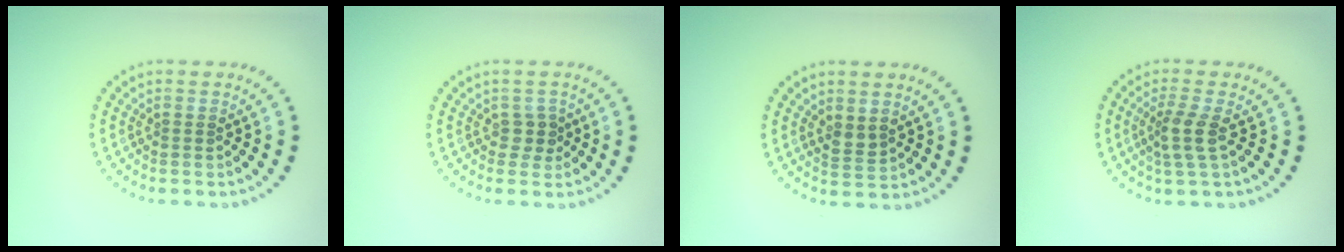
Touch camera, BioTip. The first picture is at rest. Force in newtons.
{"total": 1.6, "press": 1.2, "slide": 1.0}
{"total": 1.4, "press": 1.3, "slide": 0.6}
{"total": 2.5, "press": 2.0, "slide": 1.5}